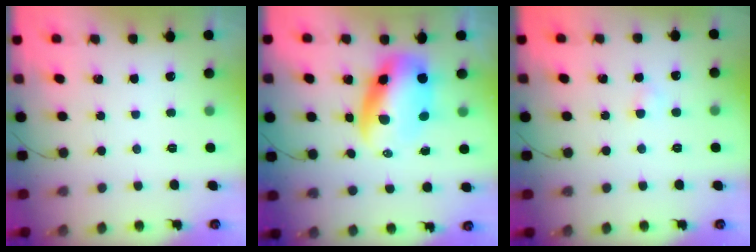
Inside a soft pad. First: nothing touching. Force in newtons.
{"total": 10.0, "press": 9.7, "slide": 2.5}
{"total": 2.3, "press": 2.2, "slide": 0.9}